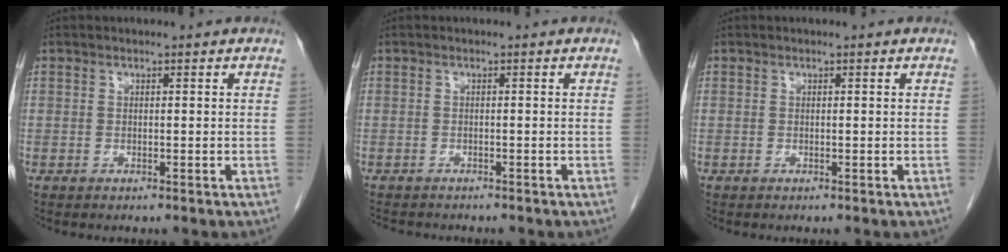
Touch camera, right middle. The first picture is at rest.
{"total": 4.3, "force": [-3.9, 1.1, 1.4], "torque": [-0.020, -0.008, -0.057]}
{"total": 0.0}